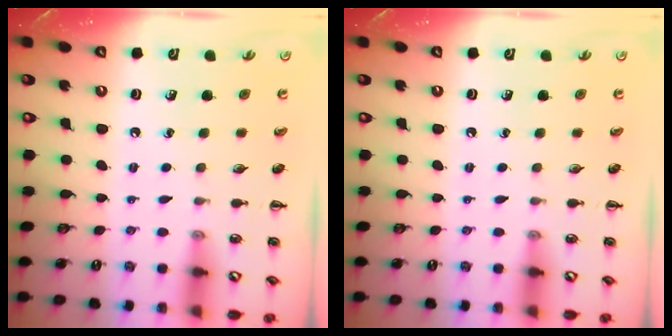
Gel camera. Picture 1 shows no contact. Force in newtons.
{"total": 0.0}